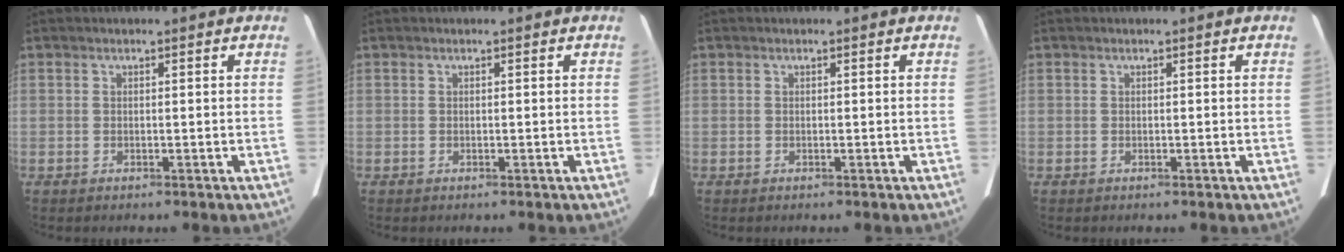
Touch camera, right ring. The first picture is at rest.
{"total": 0.0}
{"total": 0.0}
{"total": 0.0}